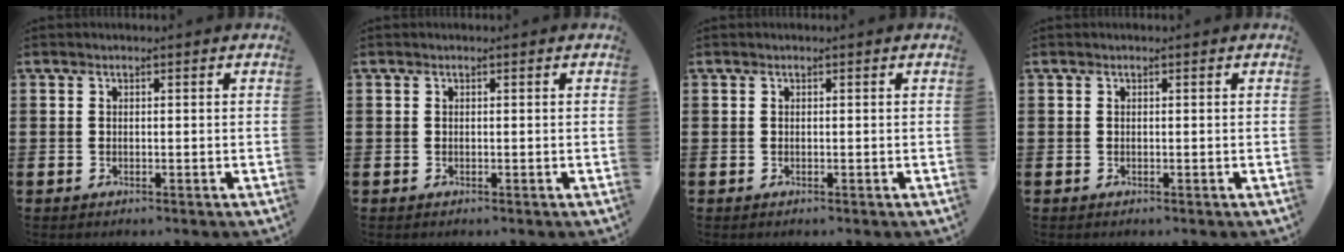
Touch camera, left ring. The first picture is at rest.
{"total": 0.0}
{"total": 0.0}
{"total": 0.0}